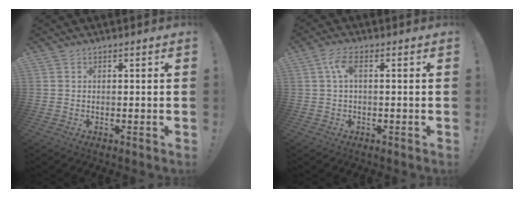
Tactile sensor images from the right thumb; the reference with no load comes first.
{"total": 4.7, "force": [0.7, 1.4, 4.5], "torque": [-0.101, 0.006, 0.012]}